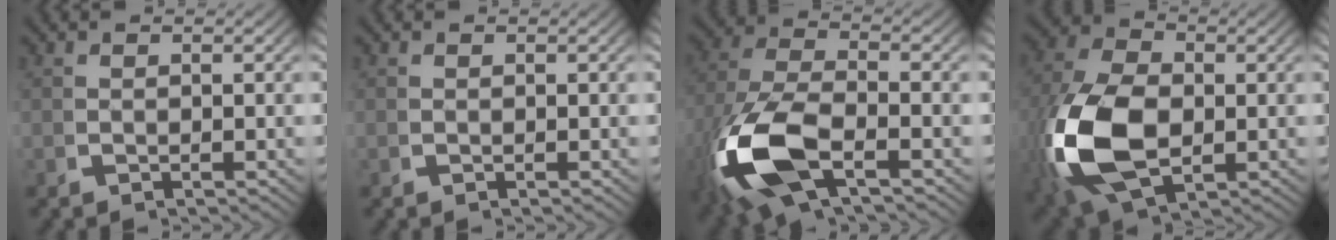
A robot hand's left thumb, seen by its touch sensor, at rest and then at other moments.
{"total": 0.0}
{"total": 12.7, "force": [-2.9, 7.1, 10.1], "torque": [-0.258, -0.036, -0.030]}
{"total": 13.9, "force": [-1.6, 9.3, 10.3], "torque": [-0.272, -0.051, -0.001]}